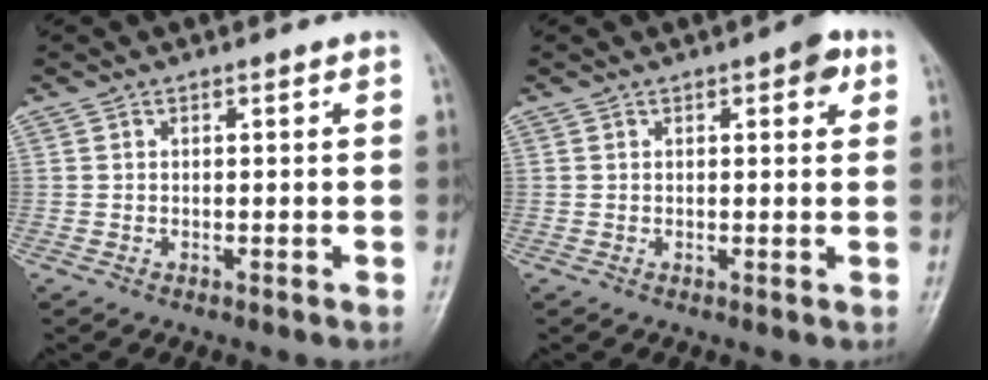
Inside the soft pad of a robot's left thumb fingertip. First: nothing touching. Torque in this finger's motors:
{"motor_torque": [0.61, 0.38, 0.25, -0.34, 0.00]}